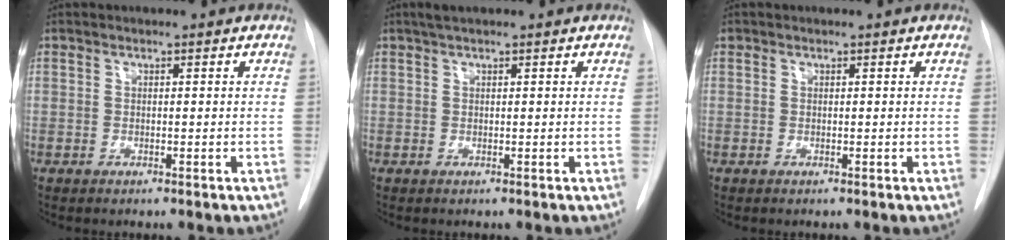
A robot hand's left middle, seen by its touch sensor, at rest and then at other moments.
{"total": 1.6, "force": [1.2, 0.1, 1.0], "torque": [-0.019, 0.013, 0.022]}
{"total": 0.0}